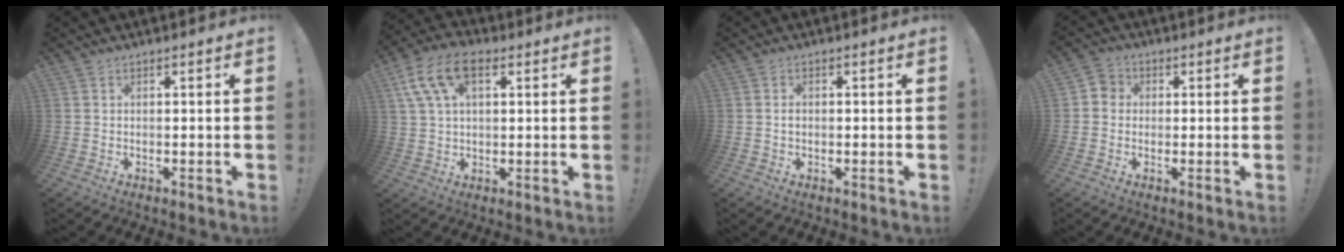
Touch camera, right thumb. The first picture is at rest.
{"total": 12.3, "force": [4.8, 7.1, 8.8], "torque": [-0.167, -0.004, 0.090]}
{"total": 0.9, "force": [-0.1, 0.7, 0.5], "torque": [-0.003, 0.000, -0.004]}
{"total": 4.0, "force": [-0.4, 3.7, 1.4], "torque": [-0.023, 0.013, -0.006]}